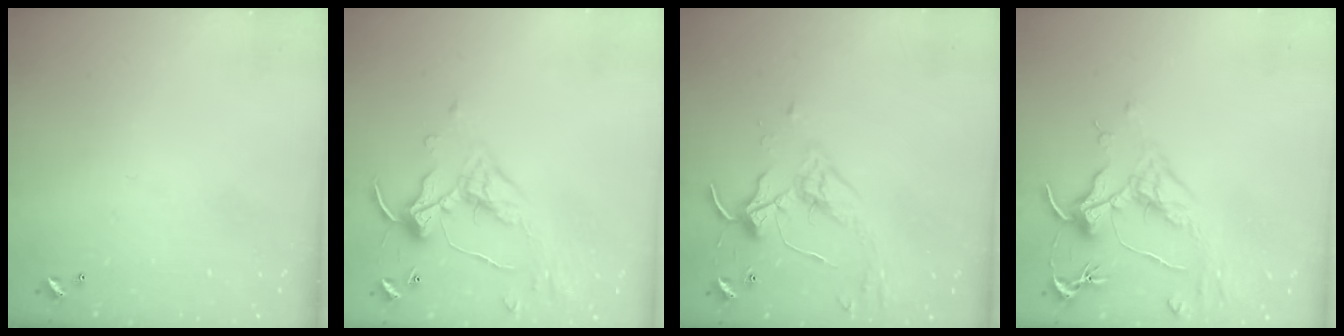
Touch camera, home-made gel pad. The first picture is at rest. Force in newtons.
{"total": 1.1, "press": 1.1, "slide": 0.1}
{"total": 3.5, "press": 3.4, "slide": 0.8}
{"total": 1.7, "press": 1.5, "slide": 0.9}